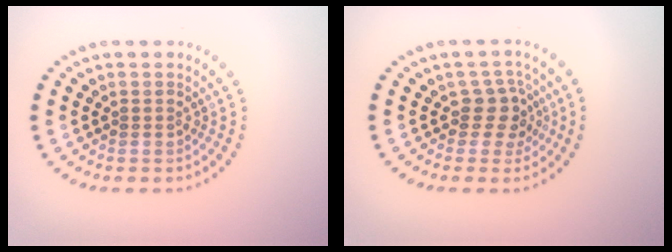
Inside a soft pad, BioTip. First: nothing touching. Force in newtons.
{"total": 2.6, "press": 2.0, "slide": 1.5}